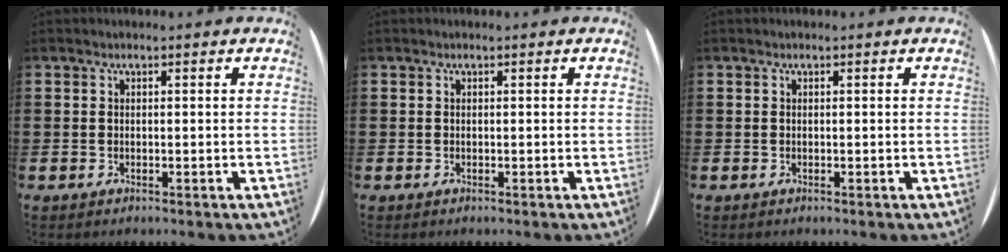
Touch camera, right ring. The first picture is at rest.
{"total": 0.0}
{"total": 0.0}